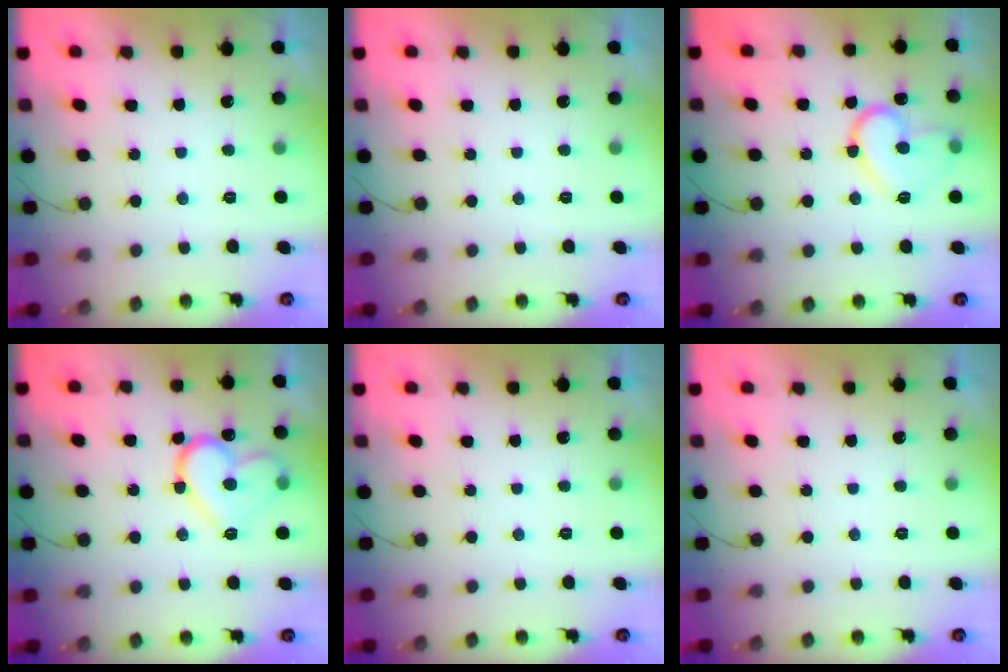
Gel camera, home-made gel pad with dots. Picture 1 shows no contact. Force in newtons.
{"total": 0.0}
{"total": 13.7, "press": 13.6, "slide": 1.4}
{"total": 15.0, "press": 14.9, "slide": 1.3}
{"total": 0.0}
{"total": 0.0}